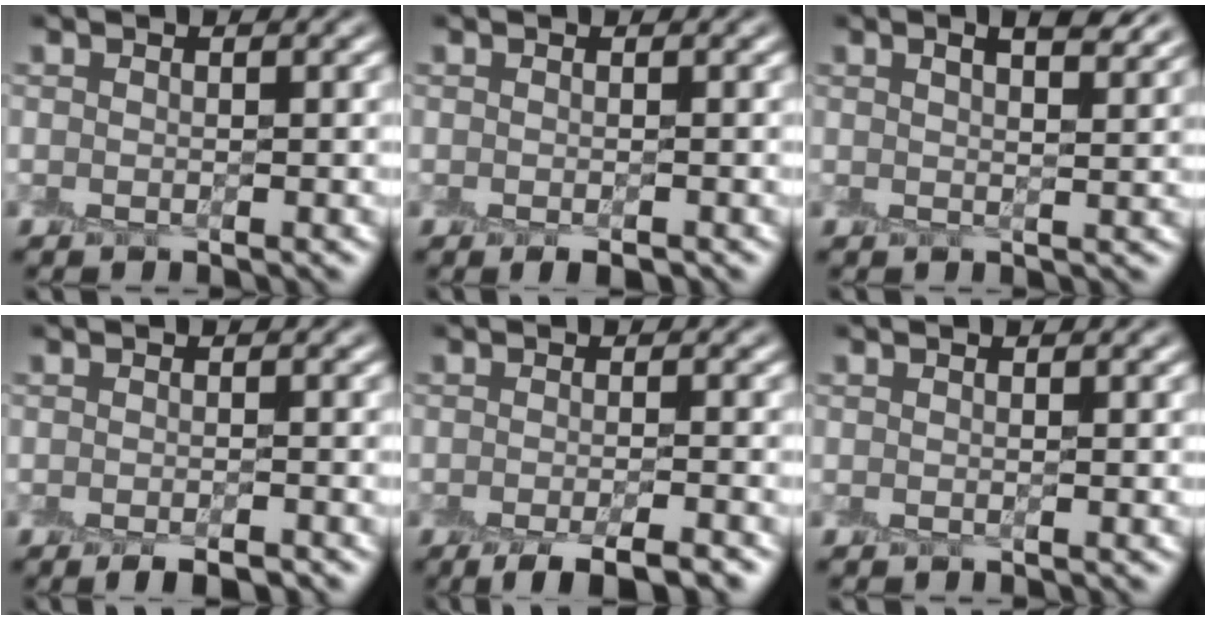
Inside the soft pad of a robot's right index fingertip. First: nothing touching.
{"total": 1.0, "force": [-0.3, 0.2, 1.0], "torque": [-0.012, -0.001, -0.003]}
{"total": 3.9, "force": [2.4, 1.1, 2.9], "torque": [-0.031, 0.011, 0.023]}
{"total": 2.0, "force": [-1.1, 0.5, 1.6], "torque": [-0.019, -0.002, -0.019]}
{"total": 4.4, "force": [-2.8, 1.0, 3.2], "torque": [-0.036, 0.000, -0.047]}
{"total": 0.0}